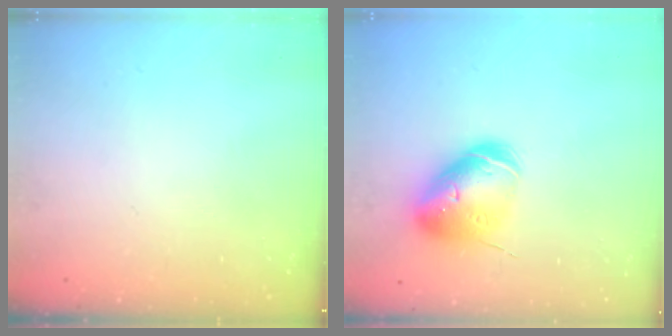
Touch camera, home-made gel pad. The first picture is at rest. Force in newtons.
{"total": 15.6, "press": 15.3, "slide": 2.7}